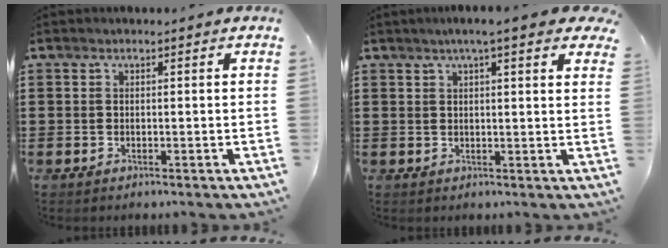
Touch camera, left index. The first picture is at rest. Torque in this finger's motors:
{"motor_torque": [1.14, -1.00, 0.12, -0.05]}